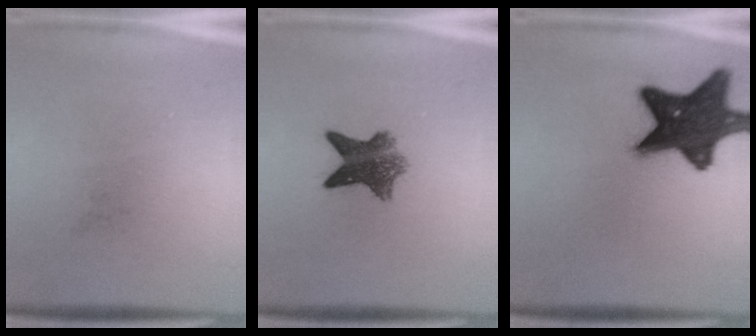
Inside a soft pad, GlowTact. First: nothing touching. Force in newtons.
{"total": 7.6}
{"total": 16.7}